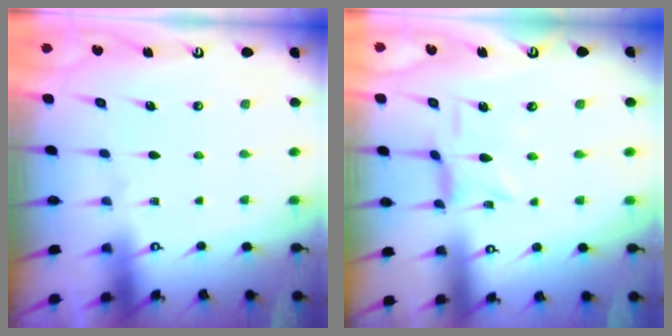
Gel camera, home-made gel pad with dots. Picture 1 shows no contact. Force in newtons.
{"total": 1.0, "press": 0.9, "slide": 0.4}